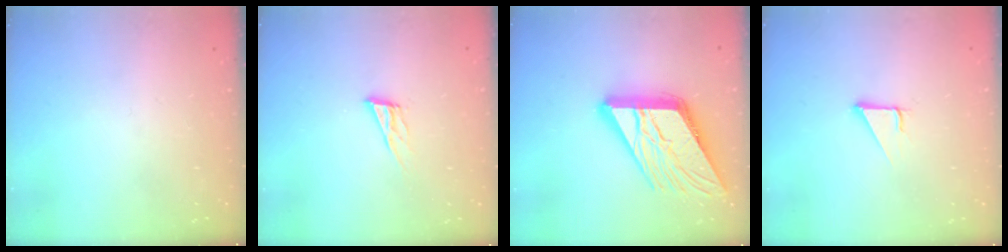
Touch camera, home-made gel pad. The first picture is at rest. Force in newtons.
{"total": 8.6, "press": 8.2, "slide": 2.5}
{"total": 18.3, "press": 18.2, "slide": 1.9}
{"total": 2.8, "press": 2.8, "slide": 0.1}